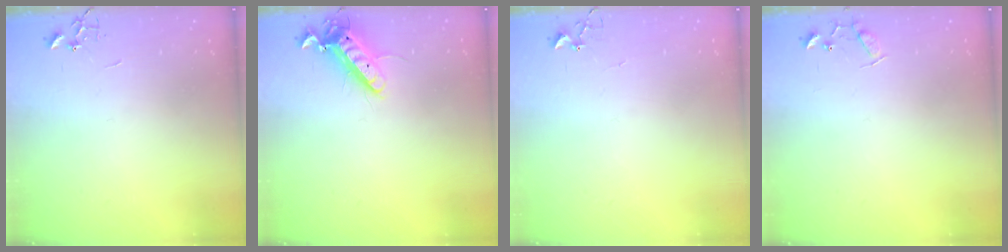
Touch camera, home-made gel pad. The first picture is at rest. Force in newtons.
{"total": 11.9, "press": 11.7, "slide": 2.2}
{"total": 5.1, "press": 5.1, "slide": 0.3}
{"total": 7.7, "press": 7.6, "slide": 0.5}